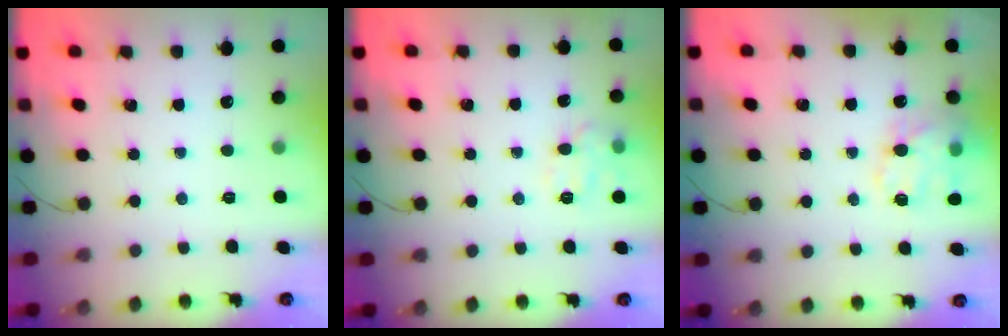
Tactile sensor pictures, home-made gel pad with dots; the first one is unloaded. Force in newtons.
{"total": 9.0, "press": 9.0, "slide": 0.6}
{"total": 16.1, "press": 15.9, "slide": 2.5}